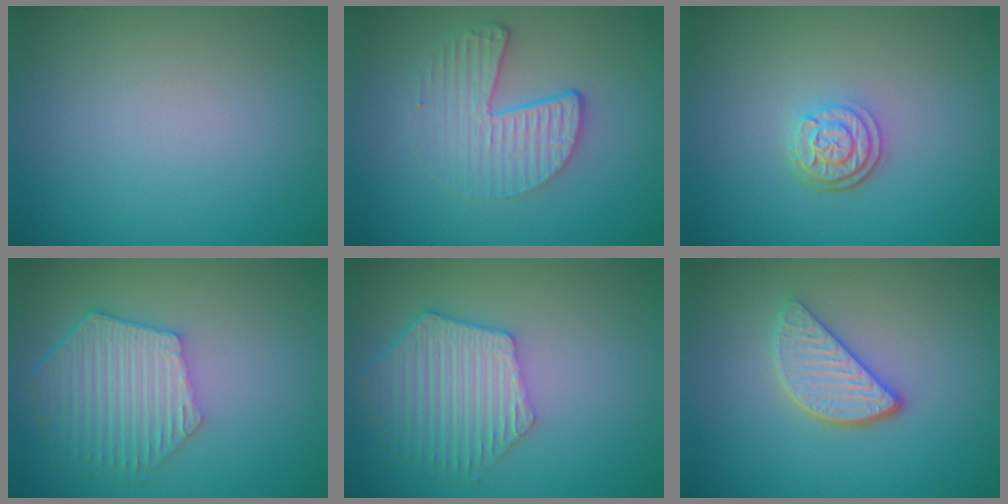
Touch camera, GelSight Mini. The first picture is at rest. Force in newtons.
{"total": 4.5, "press": 3.0, "slide": 3.3}
{"total": 3.0, "press": 2.5, "slide": 1.6}
{"total": 5.9, "press": 4.6, "slide": 3.7}
{"total": 5.7, "press": 4.5, "slide": 3.5}
{"total": 3.5, "press": 2.9, "slide": 1.9}